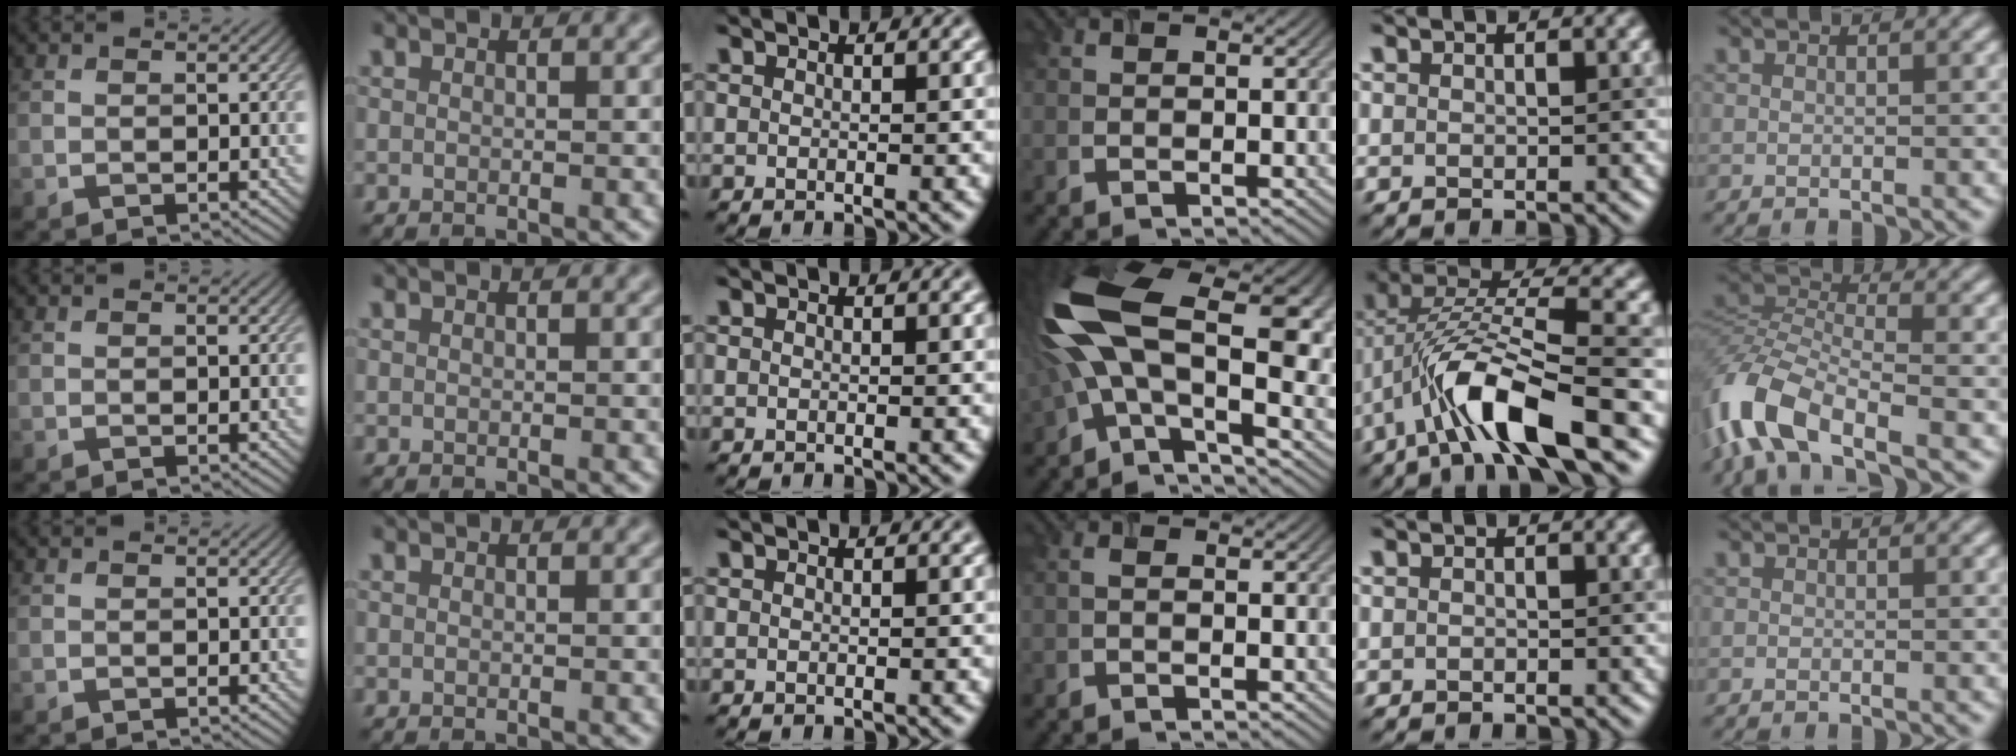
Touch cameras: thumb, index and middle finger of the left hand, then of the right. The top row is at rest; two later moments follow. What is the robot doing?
{"motion": "lift_and_place", "object": "timer"}